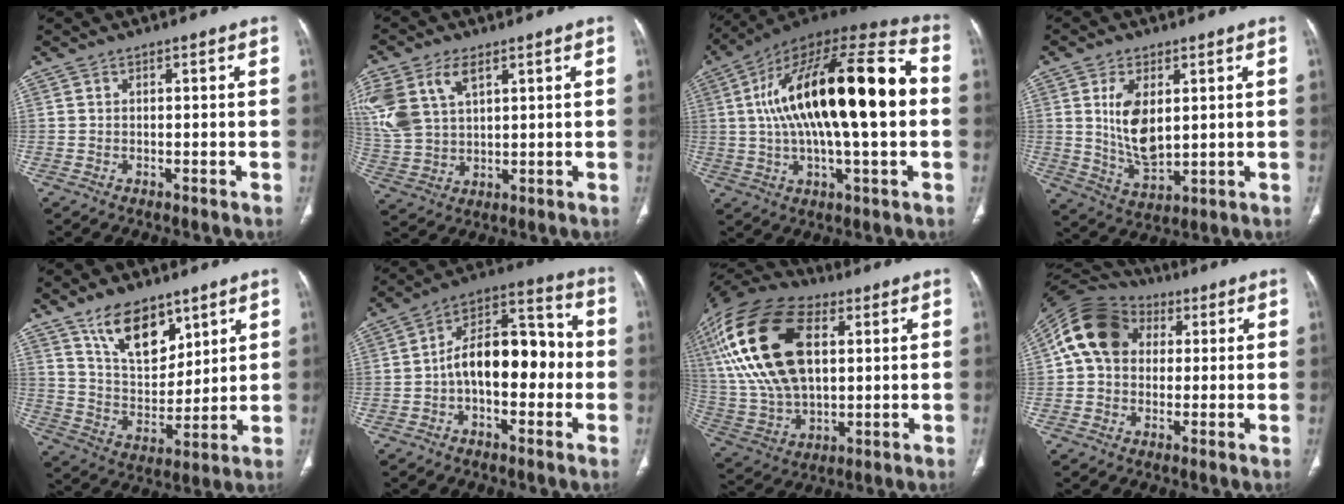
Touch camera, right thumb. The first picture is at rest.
{"total": 13.7, "force": [5.9, 8.2, 9.3], "torque": [-0.218, -0.006, 0.126]}
{"total": 29.5, "force": [2.4, 9.9, 27.7], "torque": [-0.479, 0.038, 0.029]}
{"total": 9.6, "force": [2.1, 5.0, 7.9], "torque": [-0.141, -0.021, 0.053]}
{"total": 13.6, "force": [8.6, 7.1, 7.8], "torque": [-0.099, -0.057, 0.164]}
{"total": 15.6, "force": [-1.6, 8.7, 12.9], "torque": [-0.176, 0.051, -0.038]}
{"total": 27.9, "force": [7.4, 15.6, 21.9], "torque": [-0.460, -0.001, 0.139]}
{"total": 14.1, "force": [2.8, 11.0, 8.4], "torque": [-0.144, 0.030, 0.038]}